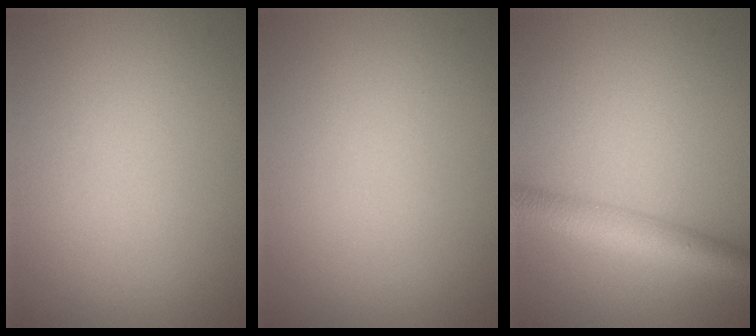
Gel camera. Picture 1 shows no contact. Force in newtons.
{"total": 0.0}
{"total": 4.2, "press": 4.2, "slide": 0.1}